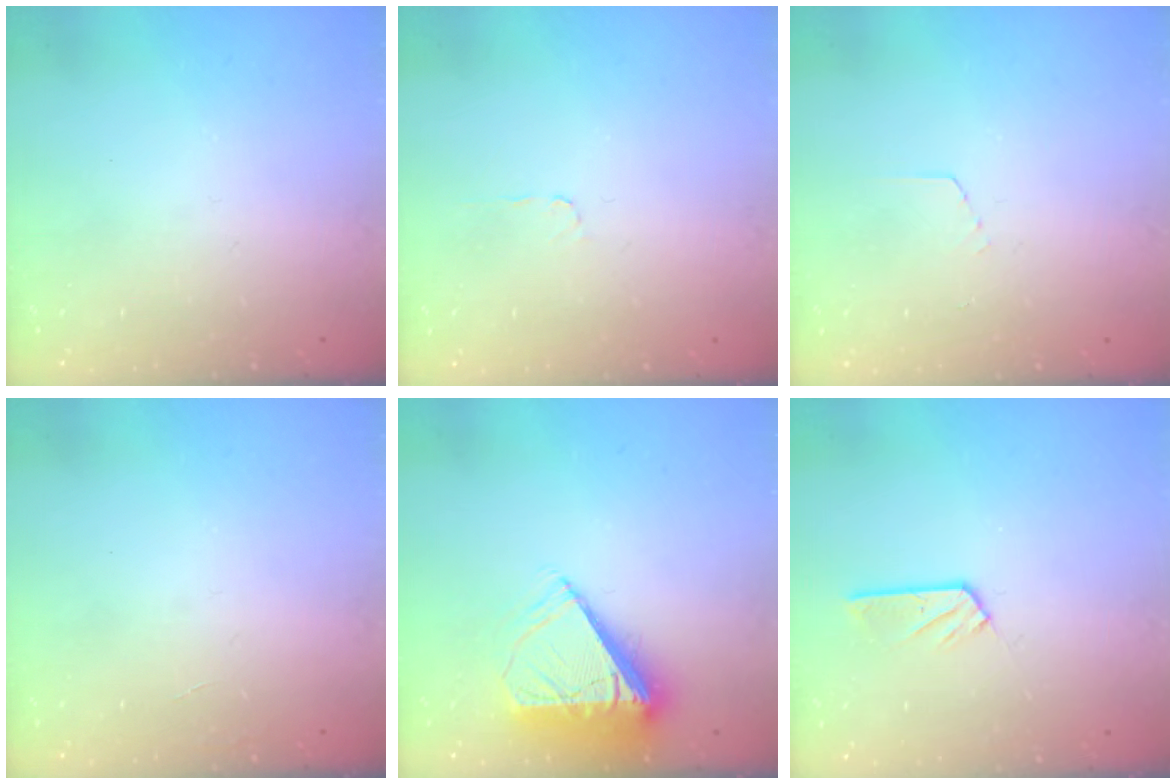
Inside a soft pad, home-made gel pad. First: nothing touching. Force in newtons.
{"total": 2.7, "press": 2.6, "slide": 0.3}
{"total": 2.9, "press": 2.9, "slide": 0.2}
{"total": 0.0}
{"total": 8.7, "press": 8.6, "slide": 1.3}
{"total": 5.3, "press": 5.3, "slide": 0.3}